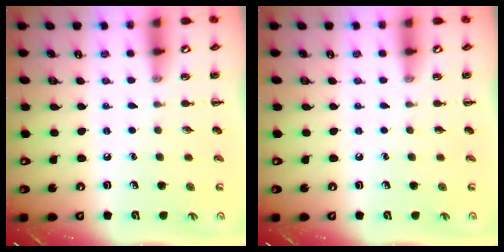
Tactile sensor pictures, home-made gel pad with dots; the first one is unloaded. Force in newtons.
{"total": 0.0}